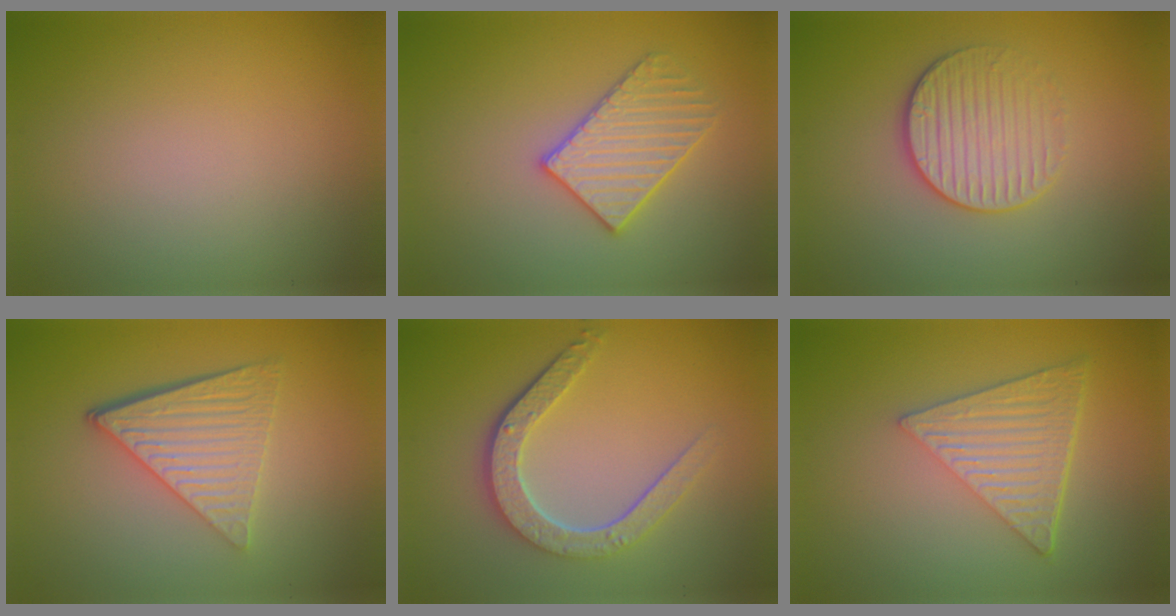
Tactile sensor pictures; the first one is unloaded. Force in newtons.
{"total": 3.2, "press": 3.2, "slide": 0.4}
{"total": 3.3, "press": 3.1, "slide": 1.2}
{"total": 5.4, "press": 3.8, "slide": 3.8}
{"total": 4.7, "press": 3.7, "slide": 2.9}
{"total": 6.4, "press": 4.4, "slide": 4.6}